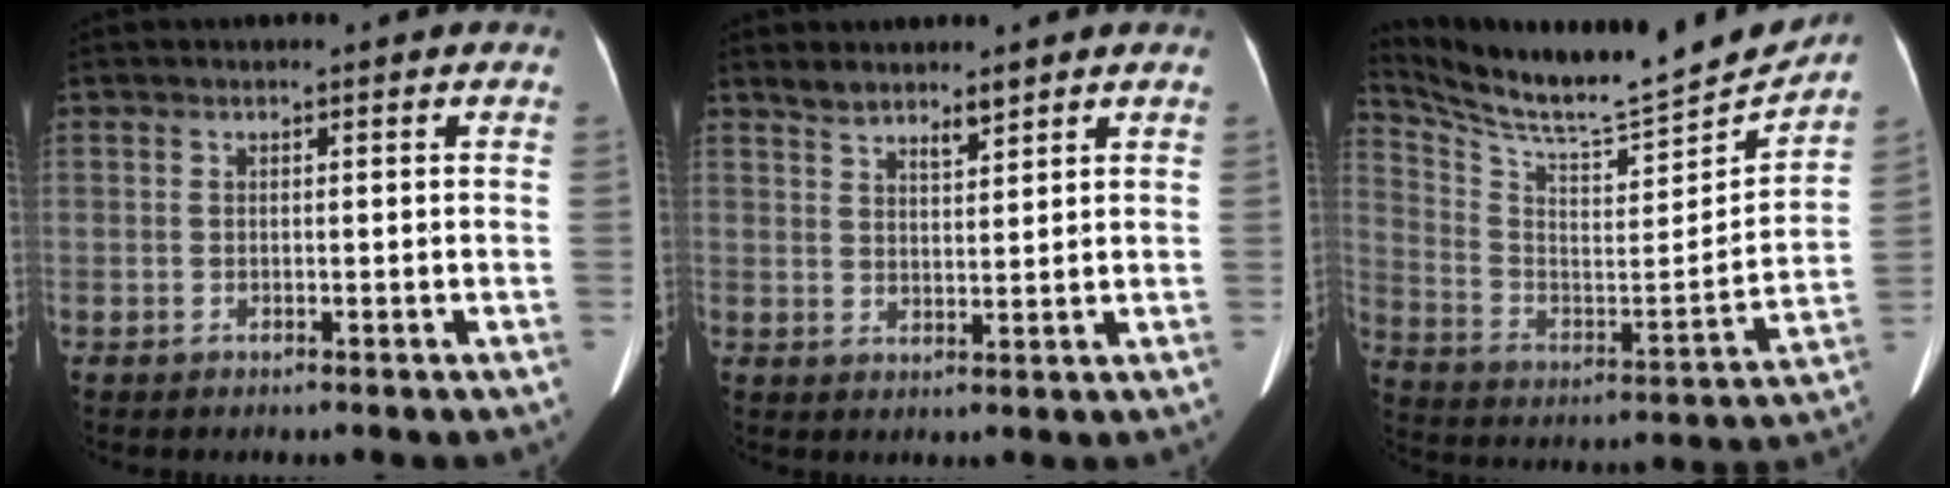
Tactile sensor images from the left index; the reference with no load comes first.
{"total": 3.9, "force": [3.5, 0.9, 1.6], "torque": [-0.024, 0.009, 0.062]}
{"total": 21.4, "force": [20.0, 0.7, 7.5], "torque": [-0.147, -0.056, 0.313]}